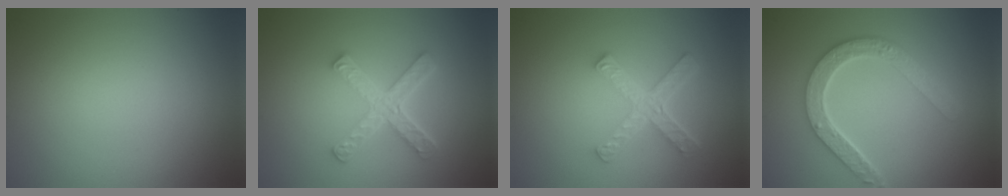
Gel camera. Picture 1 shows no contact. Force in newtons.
{"total": 4.8, "press": 3.3, "slide": 3.4}
{"total": 4.1, "press": 3.1, "slide": 2.8}
{"total": 4.6, "press": 3.7, "slide": 2.6}